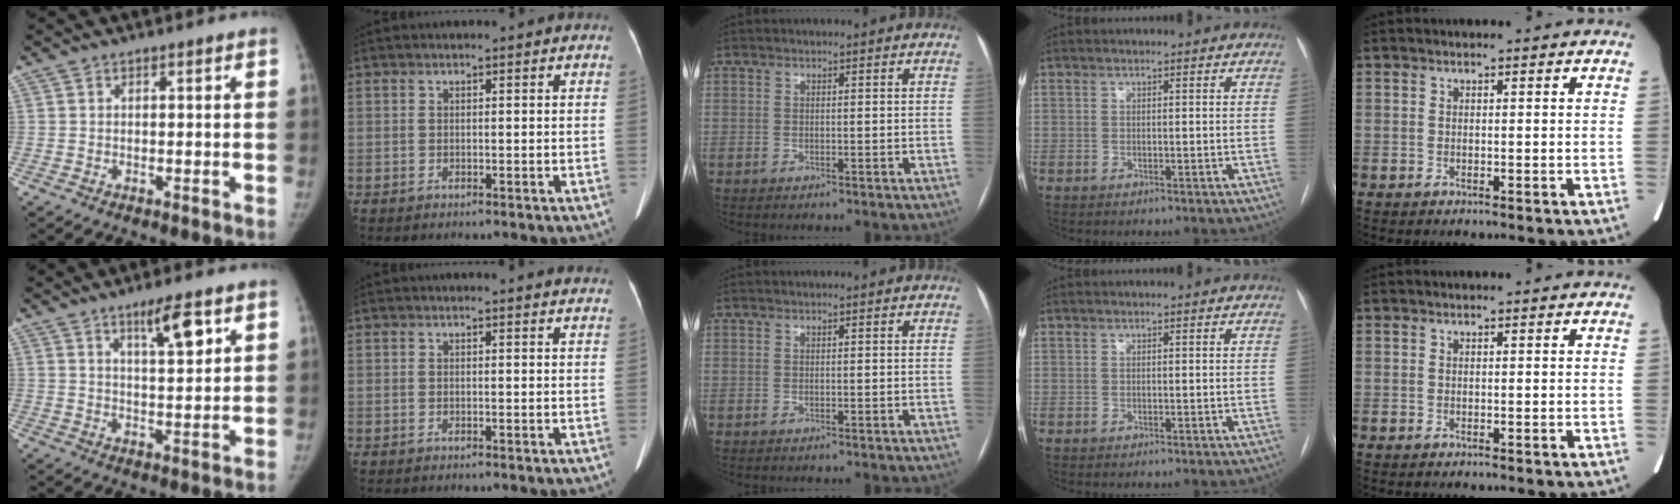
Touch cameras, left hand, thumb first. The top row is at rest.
{"thumb": {"total": 6.7, "force": [3.7, 1.5, 5.4], "torque": [-0.079, -0.023, 0.061]}, "index": {"total": 4.5, "force": [4.4, 0.3, 0.9], "torque": [-0.011, 0.001, 0.029]}}